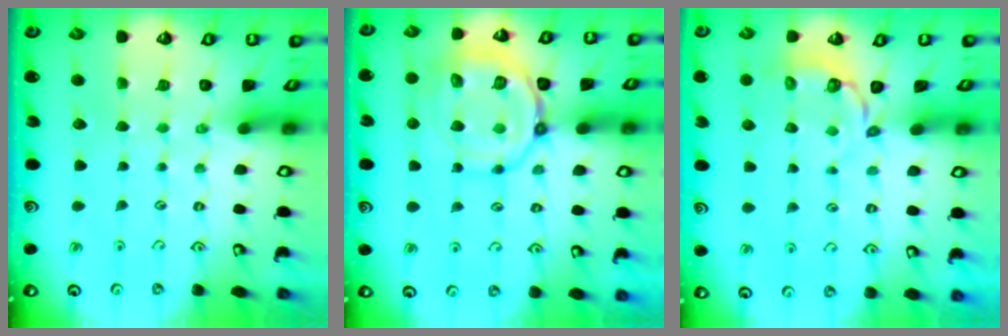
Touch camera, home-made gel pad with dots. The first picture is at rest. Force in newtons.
{"total": 13.4, "press": 13.3, "slide": 1.7}
{"total": 3.4, "press": 2.4, "slide": 2.5}